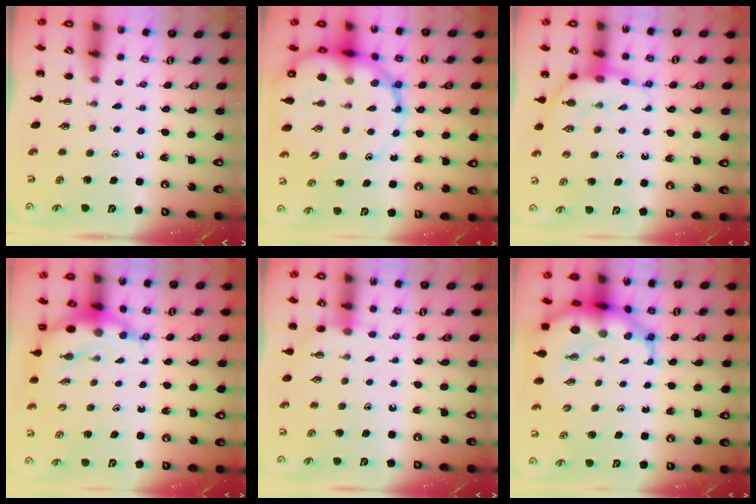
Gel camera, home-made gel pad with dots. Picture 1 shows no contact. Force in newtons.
{"total": 20.8, "press": 20.1, "slide": 5.4}
{"total": 7.3, "press": 7.2, "slide": 1.5}
{"total": 7.1, "press": 6.9, "slide": 1.7}
{"total": 3.4, "press": 3.3, "slide": 1.0}
{"total": 10.9, "press": 10.5, "slide": 3.0}